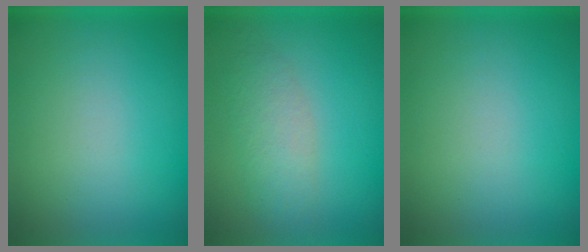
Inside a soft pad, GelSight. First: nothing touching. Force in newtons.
{"total": 3.5}
{"total": 0.0}